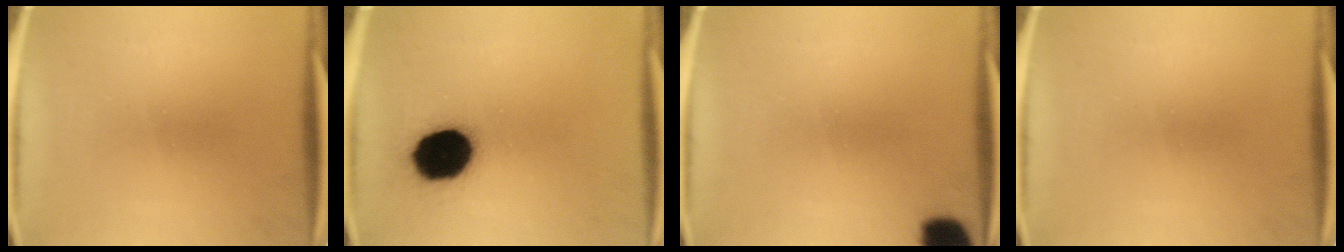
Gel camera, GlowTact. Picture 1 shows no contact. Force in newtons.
{"total": 16.9}
{"total": 7.2}
{"total": 0.0}